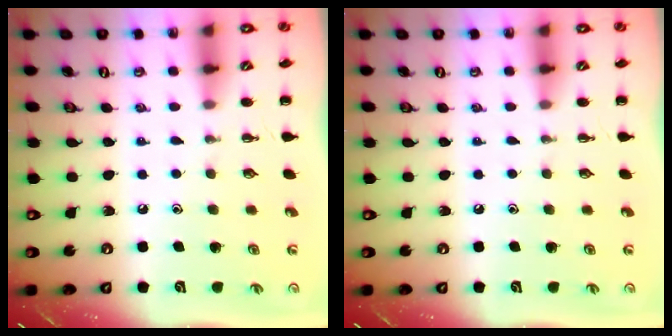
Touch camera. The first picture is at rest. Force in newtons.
{"total": 0.0}